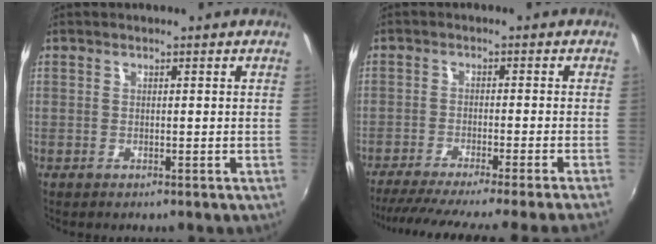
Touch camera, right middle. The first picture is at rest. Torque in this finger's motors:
{"motor_torque": [1.08, -1.06, 0.12, 0.07]}